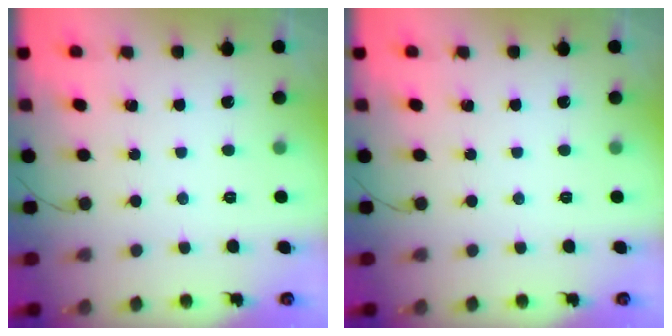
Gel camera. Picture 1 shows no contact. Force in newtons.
{"total": 0.0}